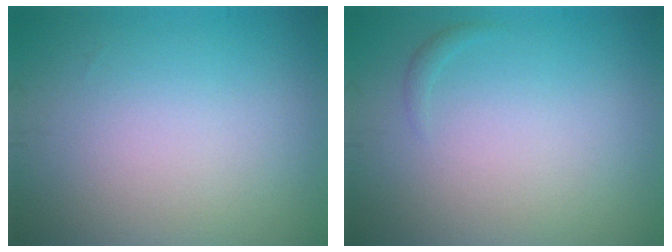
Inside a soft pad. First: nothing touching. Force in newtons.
{"total": 0.5, "press": 0.5, "slide": 0.1}